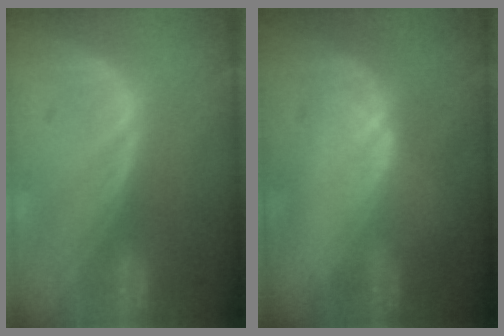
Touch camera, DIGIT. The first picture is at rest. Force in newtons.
{"total": 1.7, "press": 1.5, "slide": 0.8}